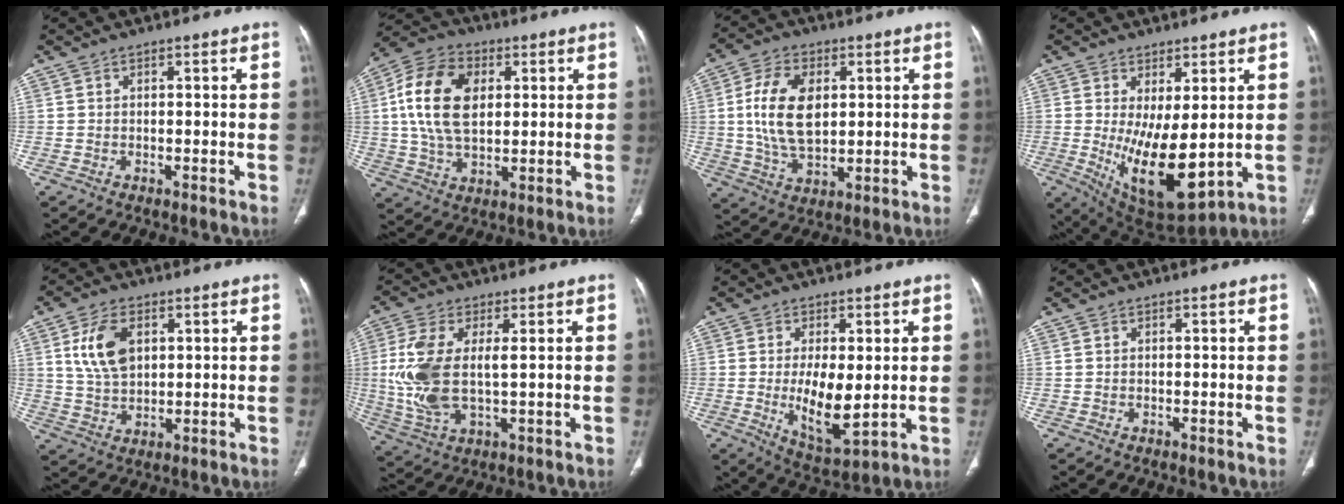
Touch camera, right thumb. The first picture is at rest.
{"total": 15.4, "force": [2.8, 9.8, 11.6], "torque": [-0.208, 0.006, 0.048]}
{"total": 13.4, "force": [2.0, 8.0, 10.5], "torque": [-0.188, -0.006, 0.041]}
{"total": 13.1, "force": [-0.1, 5.4, 12.0], "torque": [-0.195, -0.034, 0.020]}
{"total": 9.2, "force": [2.9, 5.6, 6.7], "torque": [-0.121, -0.008, 0.060]}
{"total": 11.8, "force": [1.0, 5.3, 10.5], "torque": [-0.247, -0.007, 0.025]}
{"total": 9.9, "force": [-0.3, 3.9, 9.0], "torque": [-0.150, -0.026, 0.008]}
{"total": 0.0}